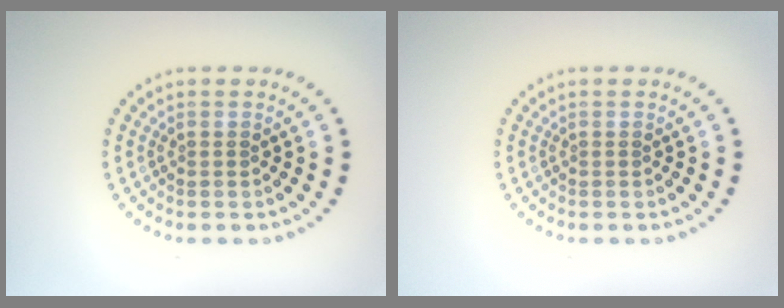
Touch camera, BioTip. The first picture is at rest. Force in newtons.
{"total": 0.0}